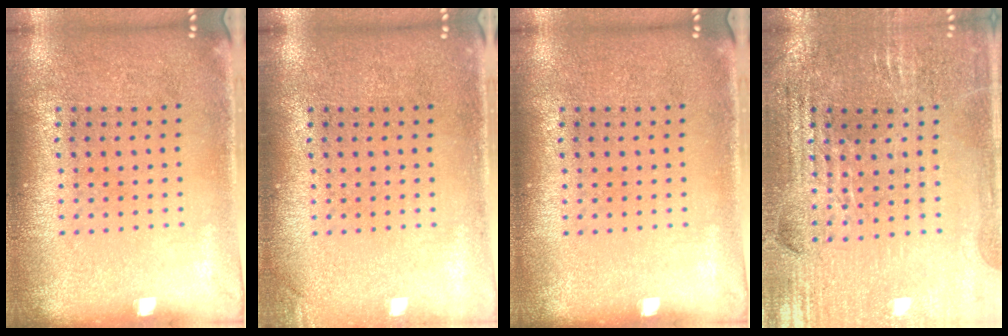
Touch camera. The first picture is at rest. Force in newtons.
{"total": 0.9, "press": 0.9, "slide": 0.2}
{"total": 0.0}
{"total": 2.7, "press": 2.7, "slide": 0.5}